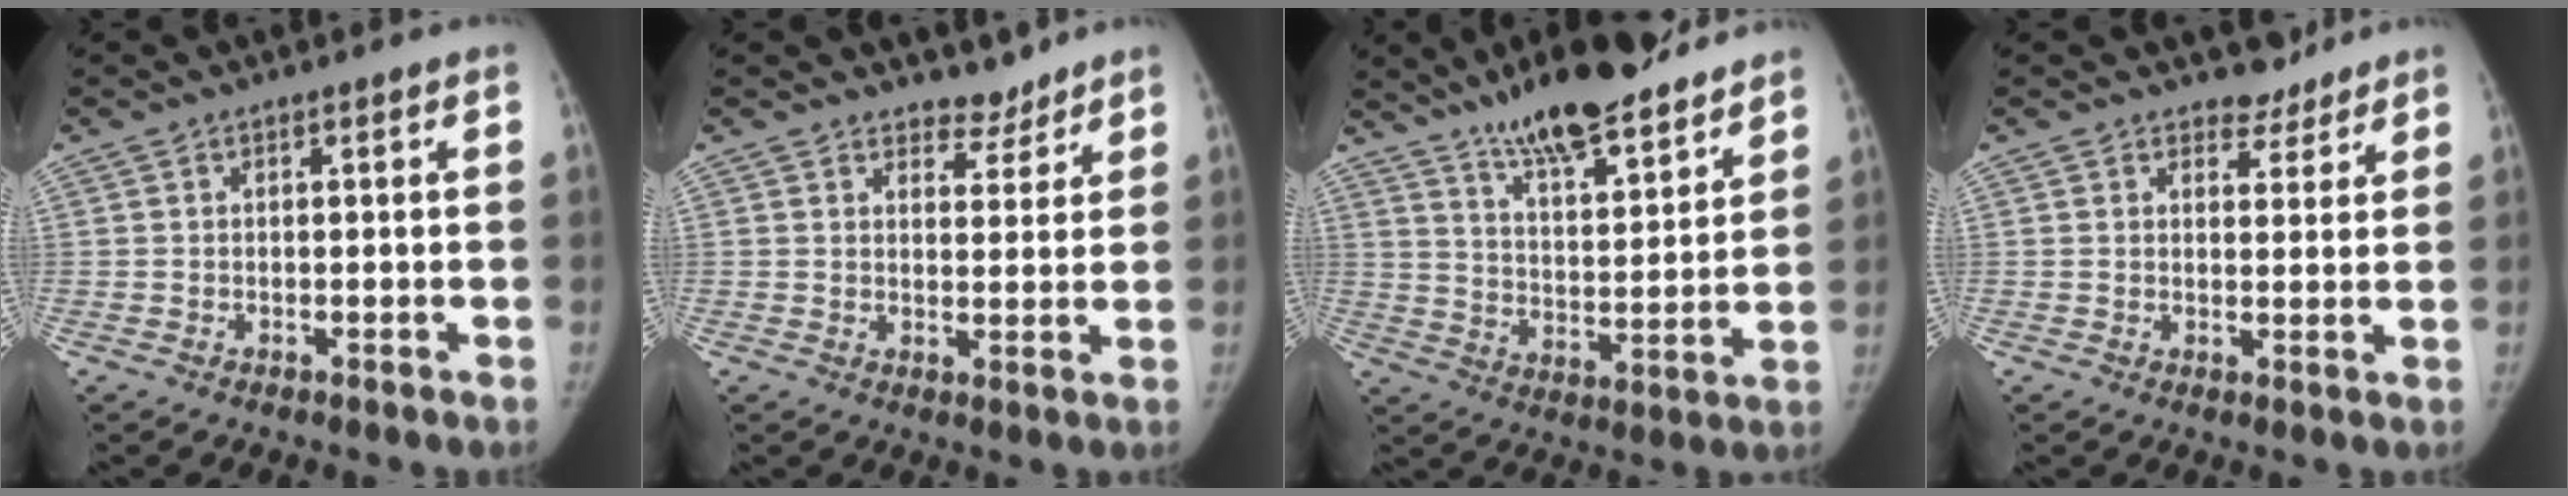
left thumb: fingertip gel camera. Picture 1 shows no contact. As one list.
[{"total": 4.0, "force": [3.6, 1.8, 0.3], "torque": [0.022, -0.028, 0.051]}, {"total": 18.4, "force": [14.4, 4.7, 10.4], "torque": [-0.131, -0.072, 0.236]}, {"total": 3.6, "force": [3.1, 1.8, 0.1], "torque": [0.023, -0.023, 0.039]}]